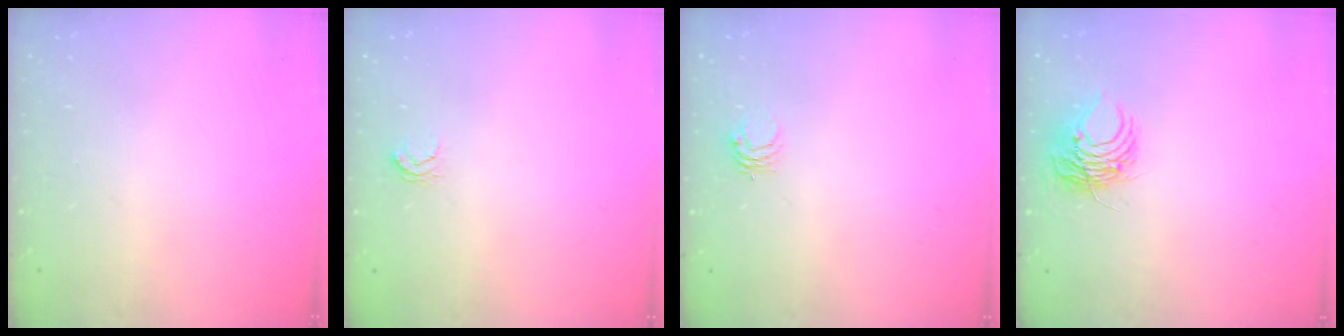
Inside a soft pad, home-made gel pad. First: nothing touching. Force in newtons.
{"total": 2.6, "press": 2.6, "slide": 0.3}
{"total": 3.5, "press": 3.5, "slide": 0.3}
{"total": 7.6, "press": 7.6, "slide": 0.5}